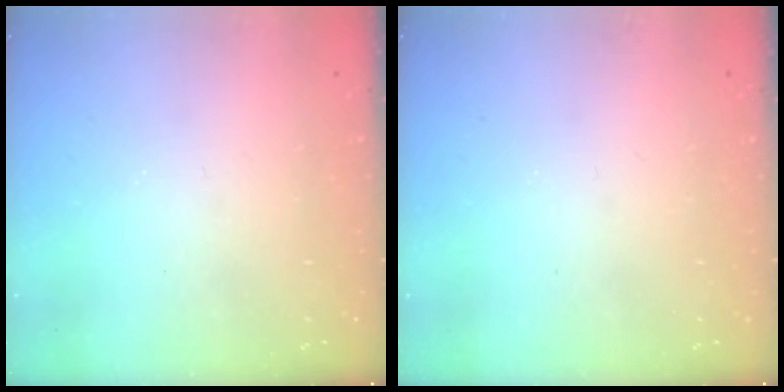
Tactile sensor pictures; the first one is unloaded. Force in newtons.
{"total": 0.0}